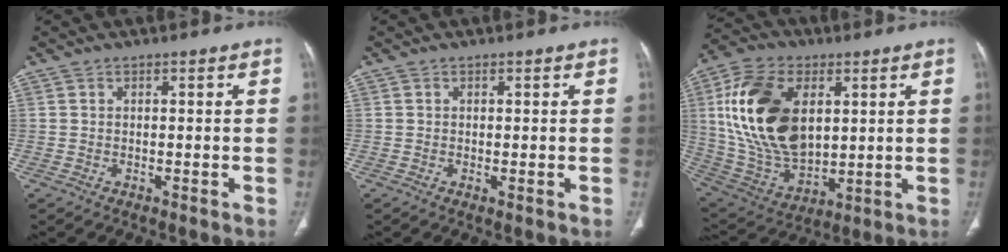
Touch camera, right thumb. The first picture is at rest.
{"total": 0.6, "force": [-0.1, 0.2, 0.5], "torque": [-0.014, -0.004, -0.001]}
{"total": 22.9, "force": [4.9, 13.9, 17.5], "torque": [-0.327, -0.017, 0.102]}